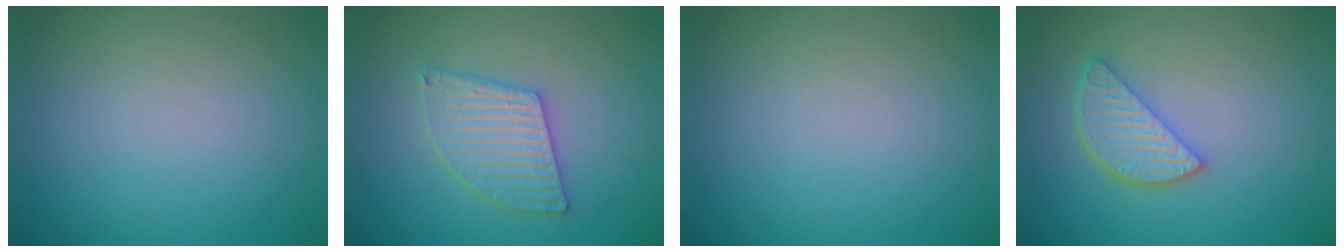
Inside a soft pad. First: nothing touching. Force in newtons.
{"total": 3.0, "press": 3.0, "slide": 0.2}
{"total": 0.0}
{"total": 3.6, "press": 3.1, "slide": 1.9}